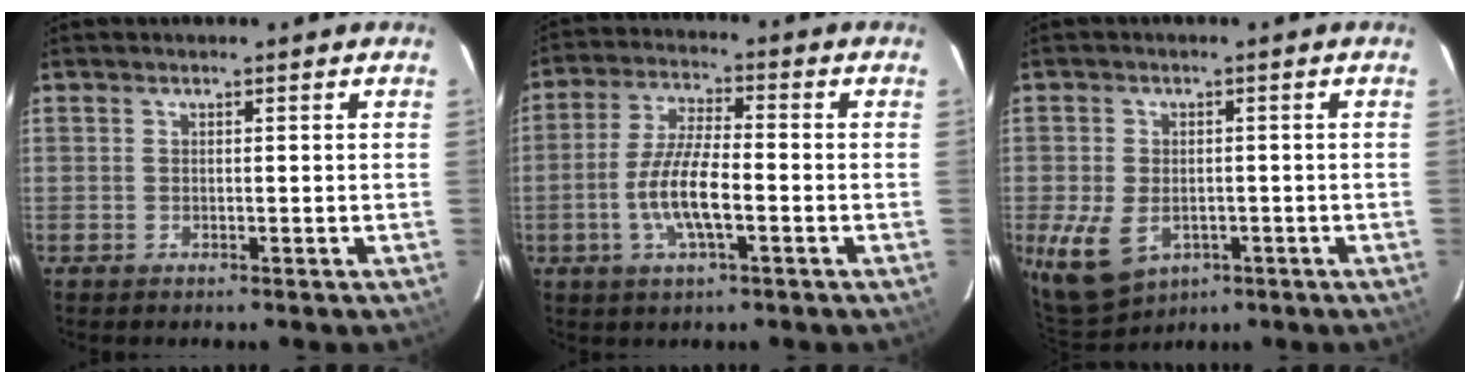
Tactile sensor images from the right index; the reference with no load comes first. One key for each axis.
{"total": 9.3, "fx": -2.9, "fy": 2.5, "fz": 8.5, "tx": -0.173, "ty": -0.001, "tz": -0.057}
{"total": 9.0, "fx": -3.0, "fy": 6.2, "fz": 5.8, "tx": -0.131, "ty": -0.021, "tz": -0.041}